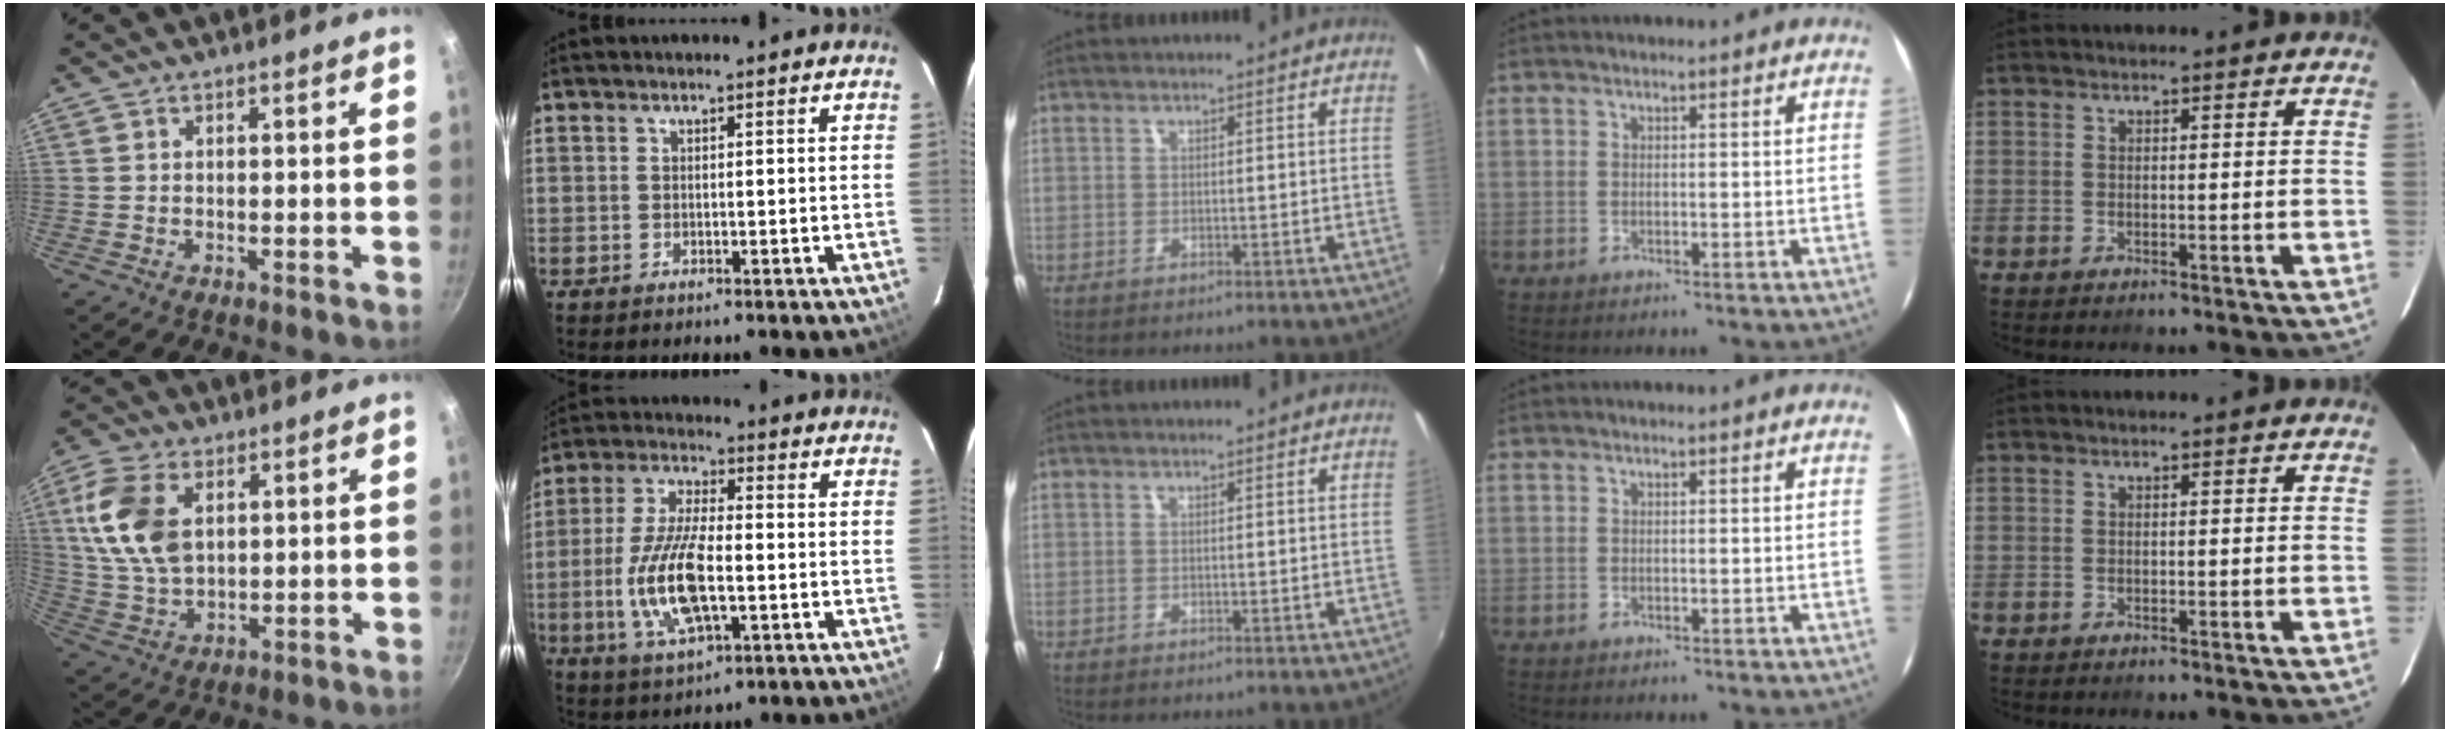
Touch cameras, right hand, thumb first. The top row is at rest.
{"thumb": {"total": 13.3, "force": [3.6, 8.2, 9.9], "torque": [-0.185, -0.008, 0.075]}, "index": {"total": 13.8, "force": [-3.1, 5.1, 12.5], "torque": [-0.262, -0.005, -0.056]}}